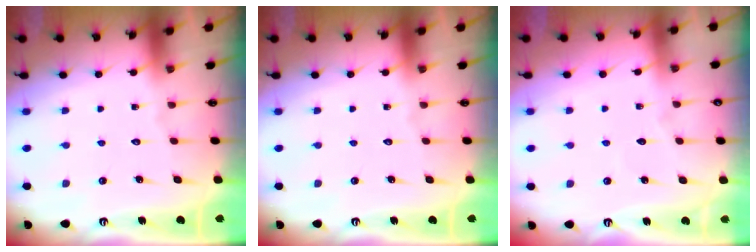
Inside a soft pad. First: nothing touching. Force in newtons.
{"total": 0.0}
{"total": 2.6, "press": 2.6, "slide": 0.4}